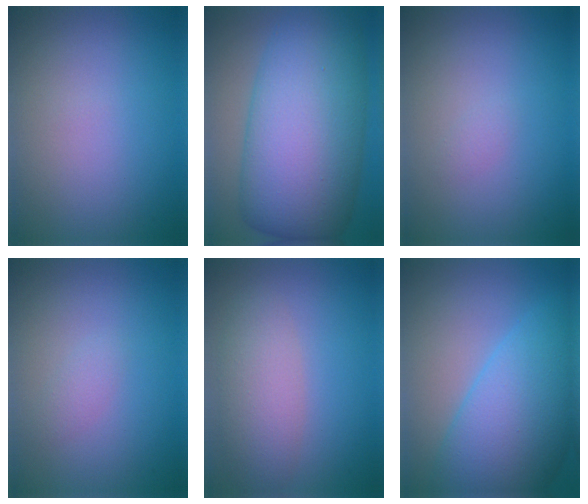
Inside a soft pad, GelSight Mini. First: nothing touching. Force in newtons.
{"total": 14.7, "press": 14.7, "slide": 0.1}
{"total": 0.5, "press": 0.5, "slide": 0.0}
{"total": 1.0, "press": 1.0, "slide": 0.1}
{"total": 4.0, "press": 4.0, "slide": 0.2}
{"total": 10.9, "press": 10.9, "slide": 0.3}